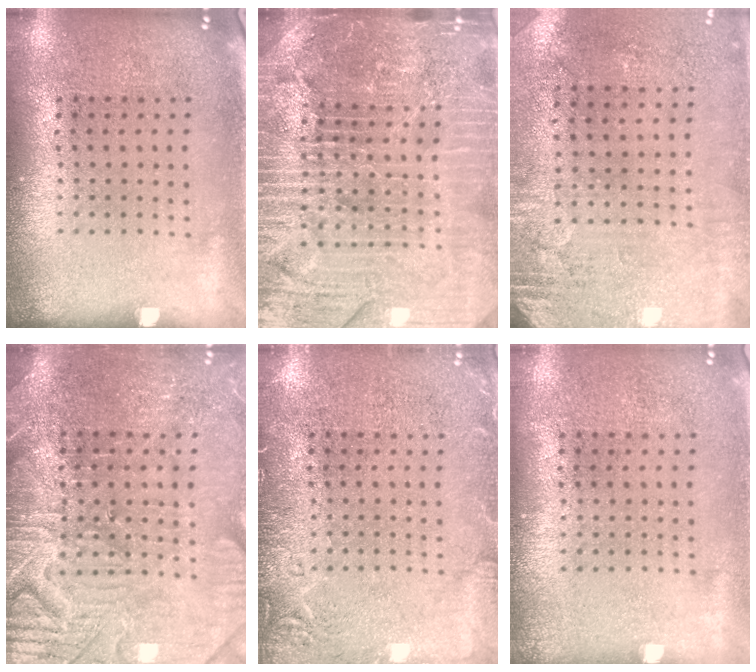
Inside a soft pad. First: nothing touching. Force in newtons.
{"total": 5.4, "press": 4.9, "slide": 2.3}
{"total": 2.9, "press": 2.4, "slide": 1.6}
{"total": 3.9, "press": 3.8, "slide": 1.0}
{"total": 2.2, "press": 2.2, "slide": 0.4}
{"total": 0.0}